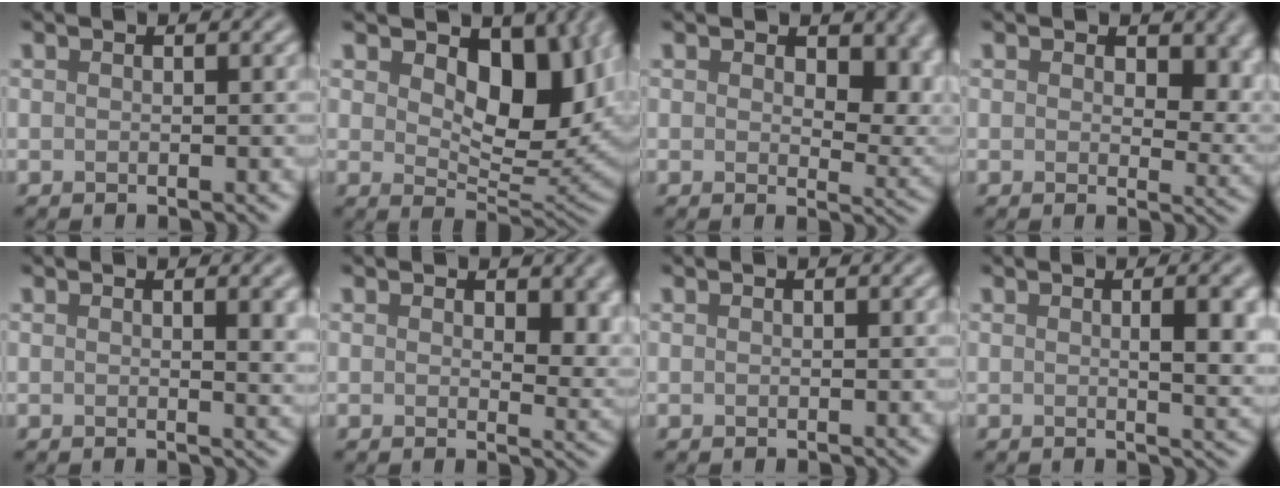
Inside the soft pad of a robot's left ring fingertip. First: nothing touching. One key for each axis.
{"total": 9.3, "fx": 2.7, "fy": 5.2, "fz": 7.2, "tx": -0.110, "ty": -0.015, "tz": 0.046}
{"total": 6.3, "fx": 1.9, "fy": 3.8, "fz": 4.7, "tx": -0.064, "ty": -0.010, "tz": 0.028}
{"total": 5.0, "fx": 1.5, "fy": 3.1, "fz": 3.6, "tx": -0.048, "ty": -0.012, "tz": 0.019}
{"total": 2.7, "fx": 0.7, "fy": 0.8, "fz": 2.4, "tx": -0.021, "ty": -0.001, "tz": 0.009}
{"total": 4.5, "fx": 1.4, "fy": 2.7, "fz": 3.3, "tx": -0.038, "ty": -0.013, "tz": 0.023}
{"total": 0.0}
{"total": 4.4, "fx": 0.7, "fy": 1.3, "fz": 4.2, "tx": -0.048, "ty": 0.003, "tz": 0.010}